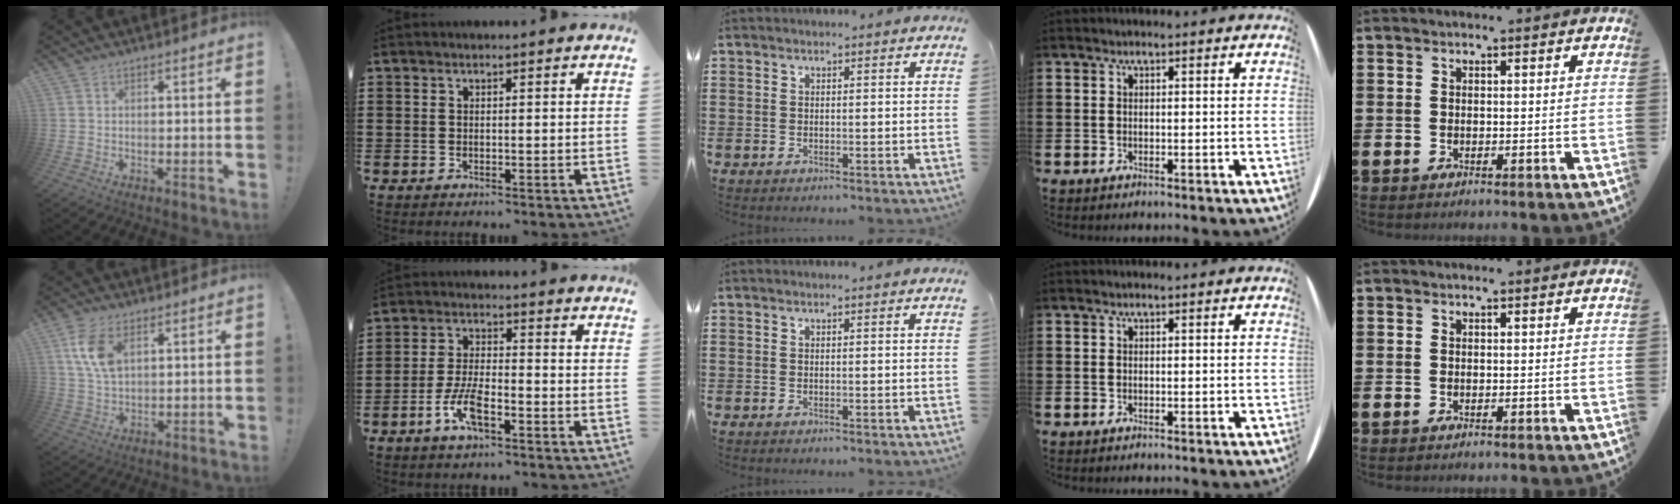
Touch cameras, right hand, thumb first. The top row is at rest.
{"thumb": {"total": 9.2, "force": [3.9, 5.1, 6.5], "torque": [-0.130, -0.008, 0.074]}, "index": {"total": 6.6, "force": [-3.3, 2.2, 5.3], "torque": [-0.126, -0.006, -0.066]}}